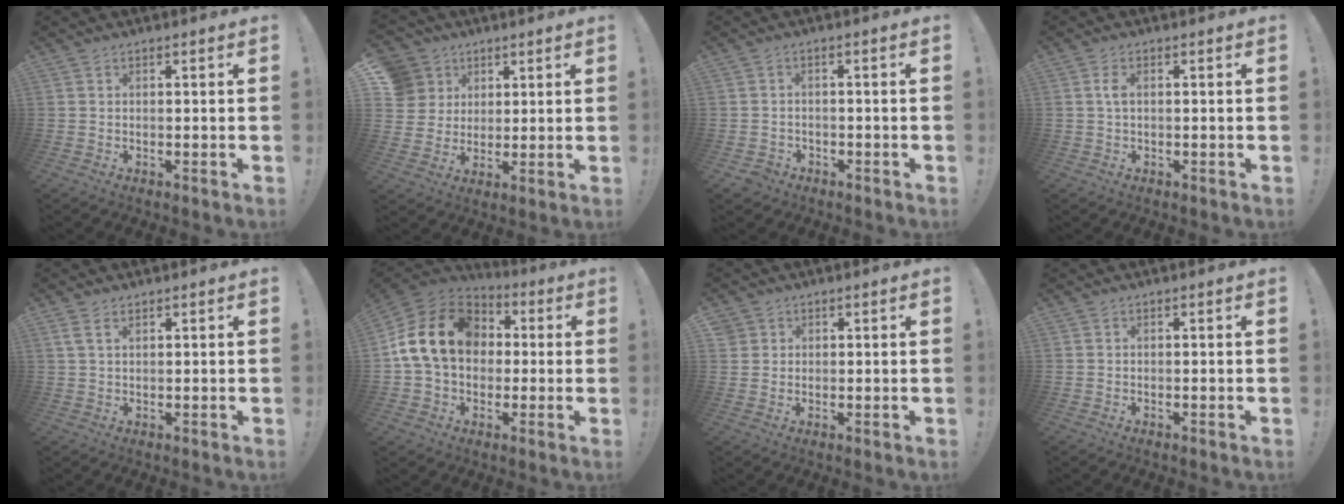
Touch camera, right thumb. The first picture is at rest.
{"total": 10.0, "force": [3.6, 9.0, 2.4], "torque": [-0.023, -0.019, 0.077]}
{"total": 2.2, "force": [-1.3, 1.7, 0.5], "torque": [-0.011, 0.004, -0.022]}
{"total": 2.4, "force": [0.1, 1.4, 2.0], "torque": [-0.032, 0.005, -0.001]}
{"total": 3.0, "force": [1.5, 1.4, 2.1], "torque": [-0.038, -0.001, 0.028]}
{"total": 19.6, "force": [3.2, 14.5, 12.7], "torque": [-0.216, 0.008, 0.060]}
{"total": 2.6, "force": [1.4, 2.2, 0.3], "torque": [0.003, -0.009, 0.024]}
{"total": 0.0}